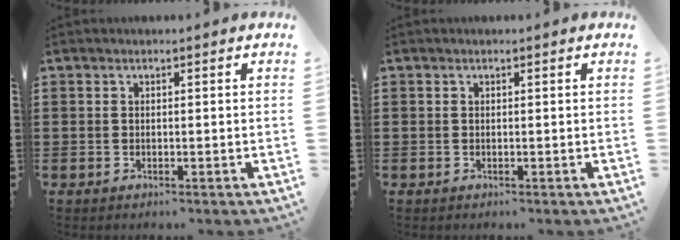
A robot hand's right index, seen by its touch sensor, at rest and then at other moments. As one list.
[{"total": 0.0}]